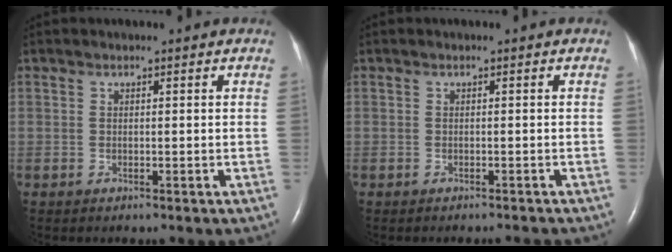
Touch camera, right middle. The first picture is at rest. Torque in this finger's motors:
{"motor_torque": [-0.31, 0.02, -0.11, -0.03]}